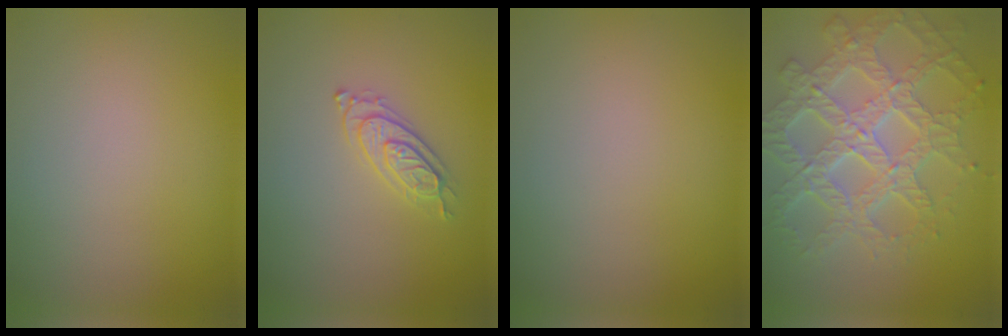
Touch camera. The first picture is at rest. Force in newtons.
{"total": 2.2, "press": 2.2, "slide": 0.5}
{"total": 0.0}
{"total": 7.8, "press": 5.8, "slide": 5.3}